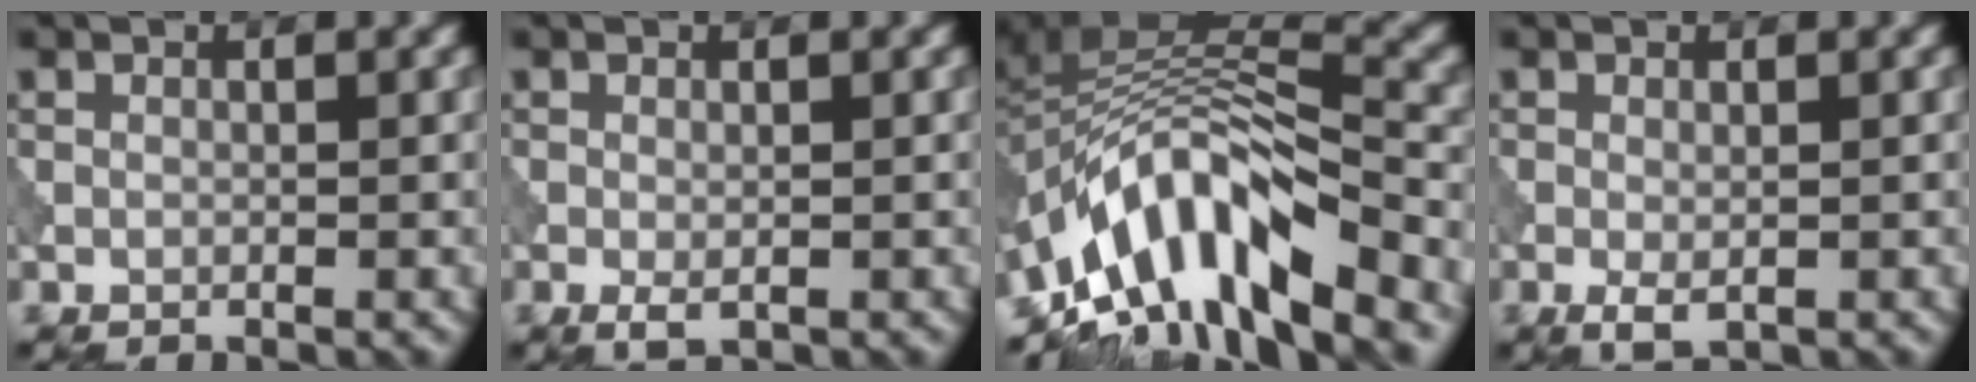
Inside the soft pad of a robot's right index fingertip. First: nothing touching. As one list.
[{"total": 1.2, "force": [-0.4, 0.6, 1.0], "torque": [-0.020, -0.006, -0.006]}, {"total": 10.9, "force": [-6.3, 4.5, 7.6], "torque": [-0.118, 0.011, -0.123]}, {"total": 1.6, "force": [-0.5, 0.7, 1.3], "torque": [-0.025, -0.007, -0.006]}]